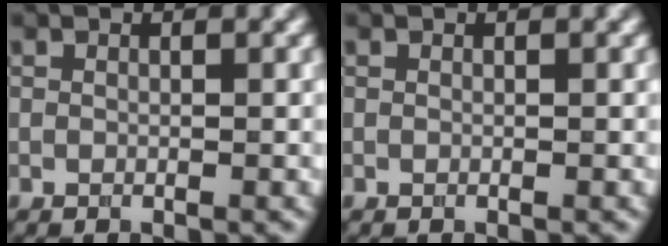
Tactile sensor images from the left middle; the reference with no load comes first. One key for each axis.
{"total": 0.0}